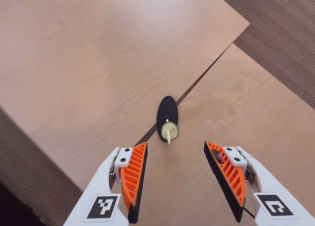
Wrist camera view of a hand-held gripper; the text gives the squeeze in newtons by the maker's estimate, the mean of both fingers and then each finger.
{"total": 0.6, "left": 0.4, "right": 0.7}